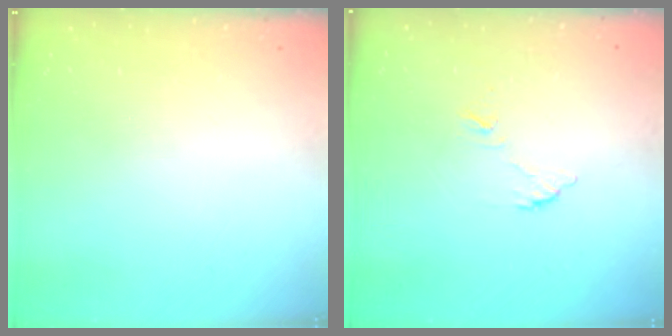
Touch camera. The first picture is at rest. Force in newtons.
{"total": 7.2, "press": 7.2, "slide": 0.2}